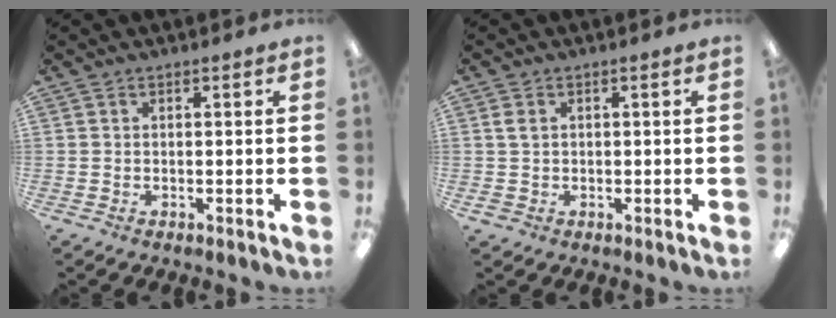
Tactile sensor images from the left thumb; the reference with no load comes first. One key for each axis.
{"total": 2.4, "fx": 0.4, "fy": 1.9, "fz": 1.4, "tx": -0.029, "ty": 0.007, "tz": 0.006}